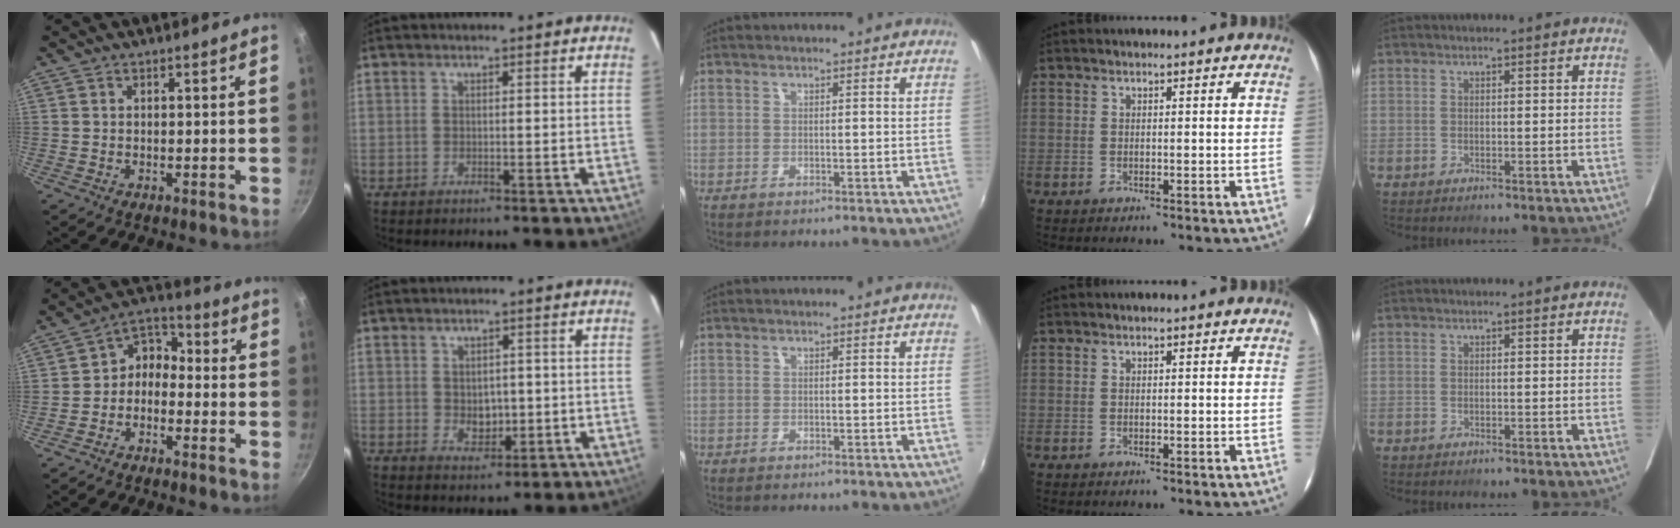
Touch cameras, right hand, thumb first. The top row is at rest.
{"thumb": {"total": 6.1, "force": [-2.2, 4.6, 3.3], "torque": [-0.032, 0.047, -0.056]}, "index": {"total": 4.3, "force": [-0.2, 3.5, 2.5], "torque": [-0.039, -0.001, 0.004]}}